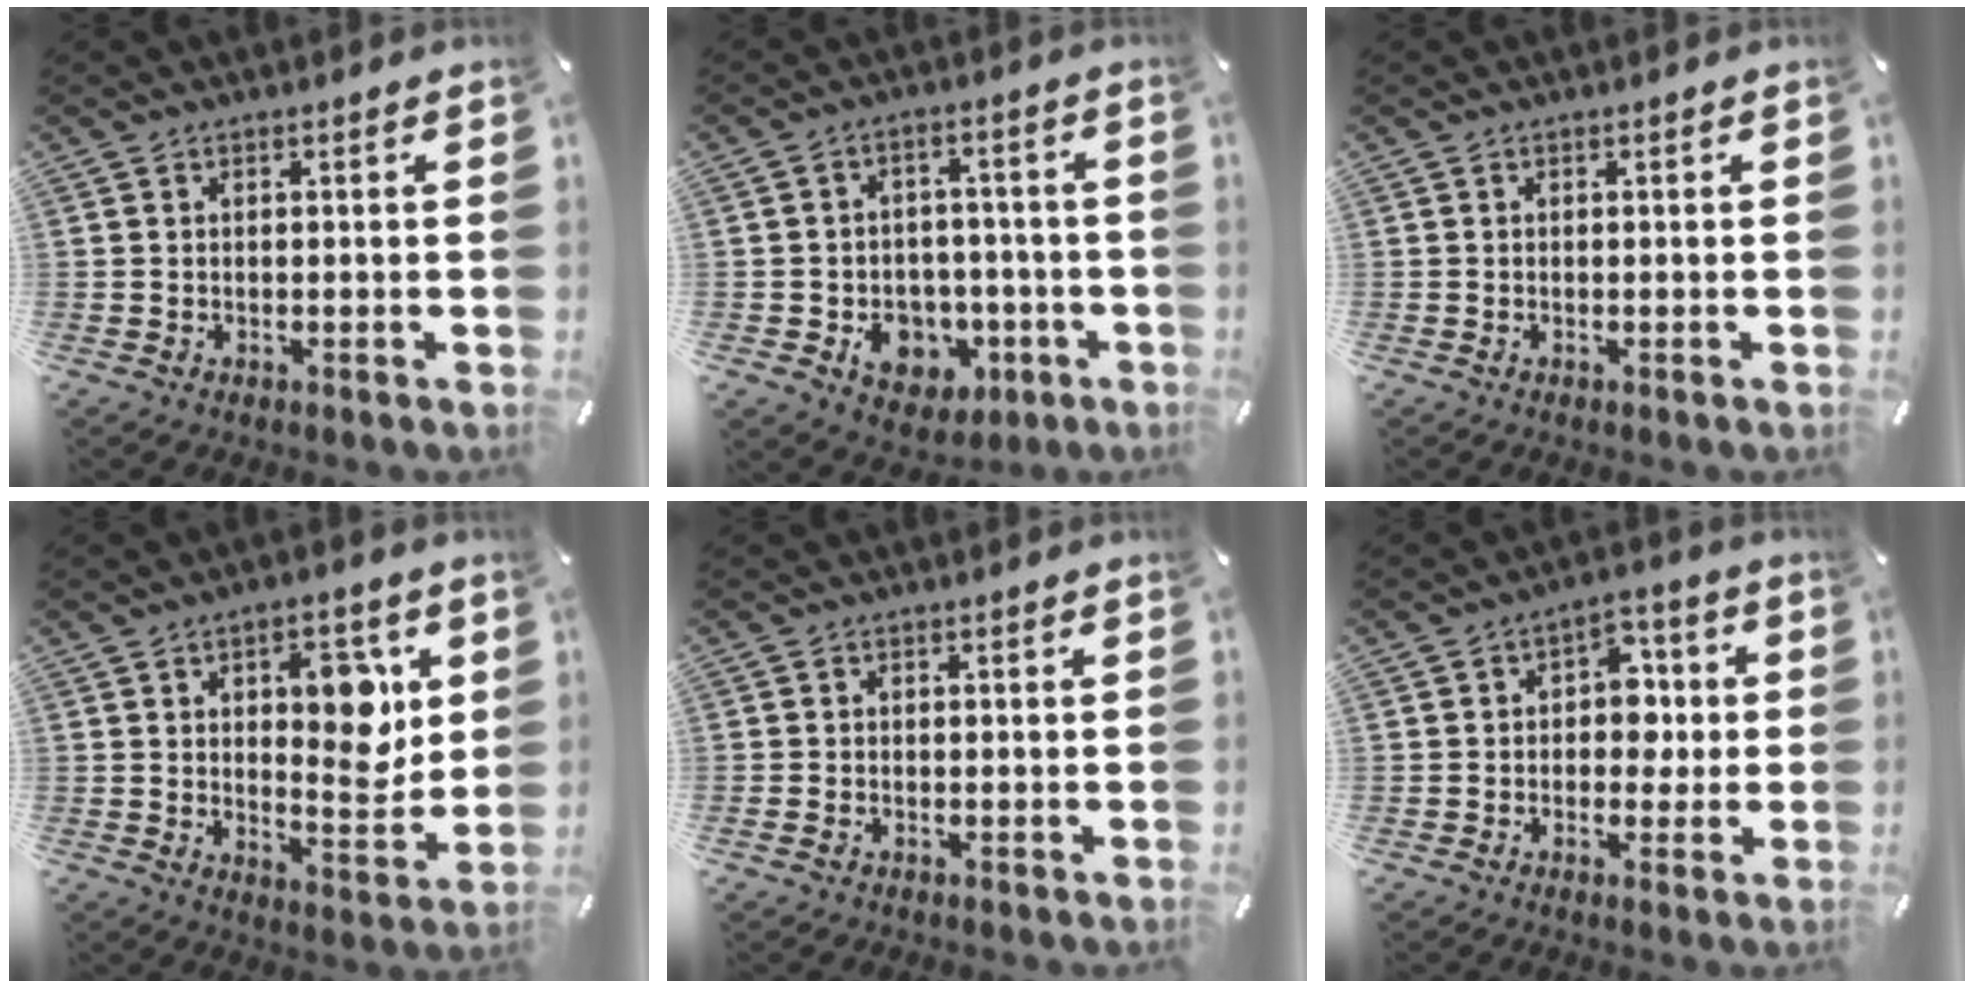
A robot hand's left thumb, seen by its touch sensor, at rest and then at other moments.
{"total": 9.3, "force": [-2.4, 8.1, 3.8], "torque": [-0.036, 0.015, -0.030]}
{"total": 0.0}
{"total": 12.1, "force": [3.9, 6.4, 9.4], "torque": [-0.114, -0.015, 0.062]}
{"total": 0.7, "force": [-0.4, 0.4, 0.4], "torque": [-0.006, 0.000, -0.009]}
{"total": 7.7, "force": [-0.2, 6.0, 4.8], "torque": [-0.056, 0.009, -0.008]}